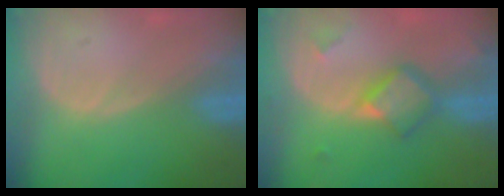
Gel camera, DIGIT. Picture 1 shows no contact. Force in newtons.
{"total": 5.7, "press": 4.9, "slide": 2.8}